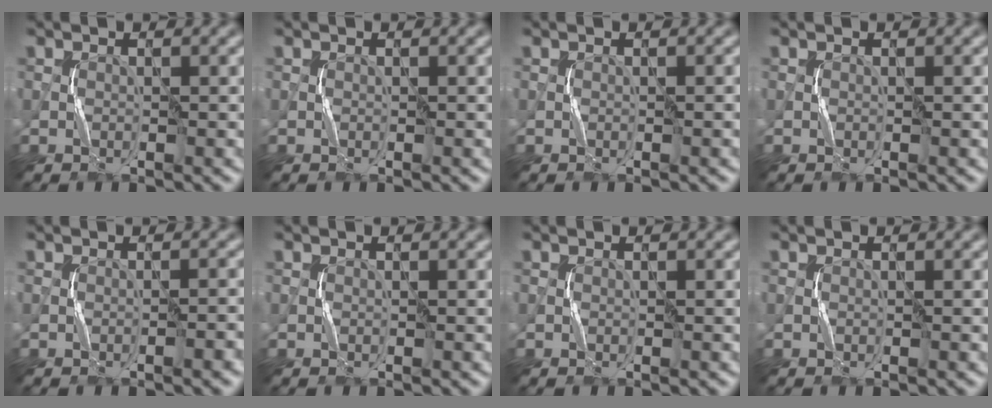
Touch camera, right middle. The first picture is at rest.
{"total": 0.0}
{"total": 0.0}
{"total": 0.0}
{"total": 1.0, "force": [-0.5, 0.1, 0.8], "torque": [-0.011, 0.006, -0.009]}
{"total": 0.0}
{"total": 0.0}
{"total": 0.0}